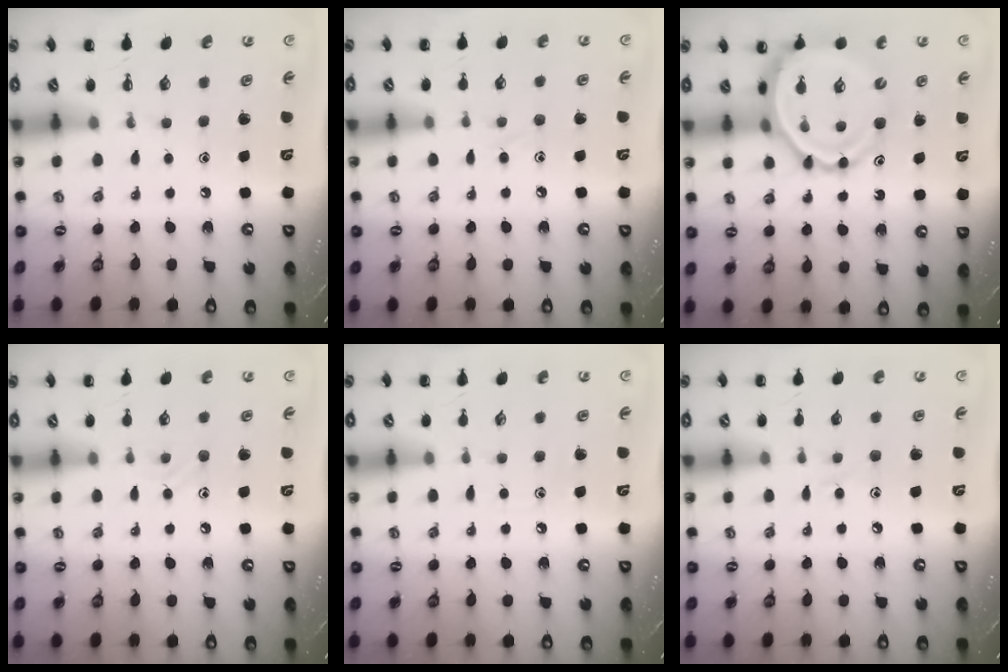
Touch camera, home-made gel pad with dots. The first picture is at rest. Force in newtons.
{"total": 6.9, "press": 6.5, "slide": 2.5}
{"total": 10.7, "press": 10.1, "slide": 3.4}
{"total": 6.4, "press": 6.2, "slide": 1.8}
{"total": 4.9, "press": 4.5, "slide": 1.7}
{"total": 5.6, "press": 5.3, "slide": 1.9}